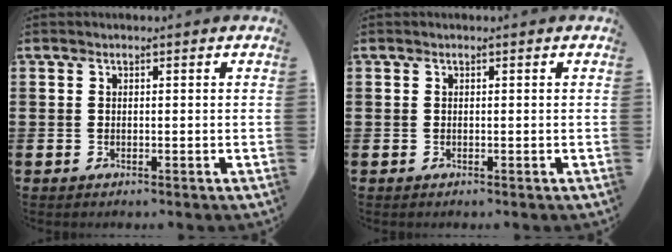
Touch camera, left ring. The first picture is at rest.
{"total": 0.0}